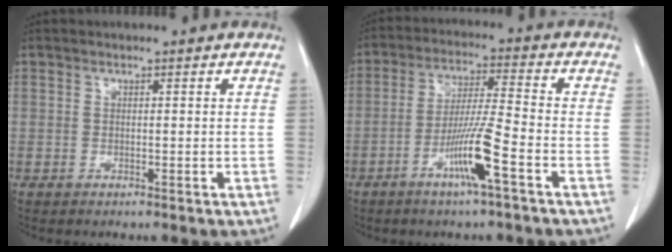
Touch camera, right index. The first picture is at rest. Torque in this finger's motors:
{"motor_torque": [1.59, -0.54, 0.76, 0.11]}